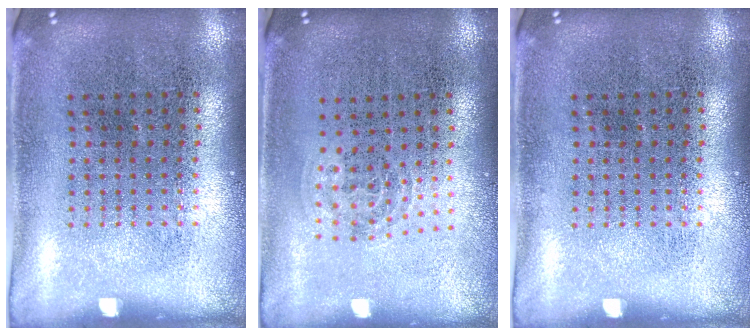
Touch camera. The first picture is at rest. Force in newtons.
{"total": 1.0, "press": 0.6, "slide": 0.8}
{"total": 0.0}